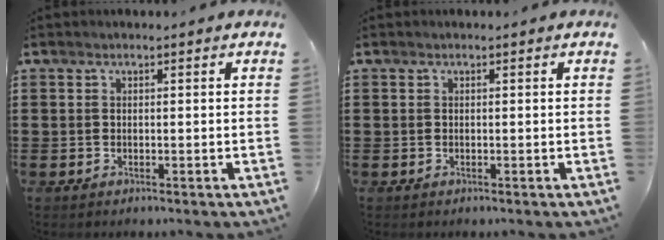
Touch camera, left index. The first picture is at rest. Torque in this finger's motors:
{"motor_torque": [-0.07, 0.07, 0.00, 0.00]}